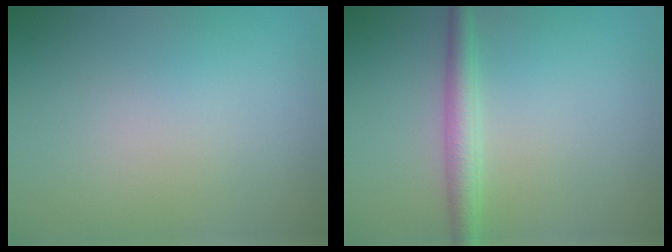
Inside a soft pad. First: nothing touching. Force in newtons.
{"total": 2.3, "press": 2.3, "slide": 0.0}